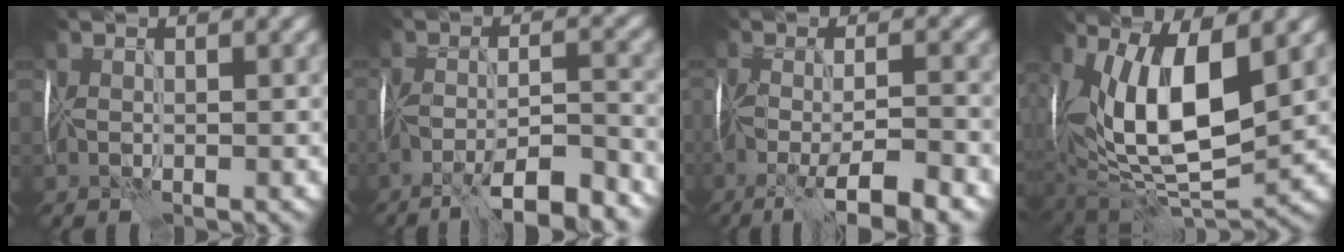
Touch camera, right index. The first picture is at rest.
{"total": 8.1, "force": [-5.8, 1.6, 5.5], "torque": [-0.078, 0.004, -0.093]}
{"total": 7.5, "force": [-3.9, 1.4, 6.2], "torque": [-0.095, -0.003, -0.071]}
{"total": 13.9, "force": [3.2, 5.8, 12.2], "torque": [-0.200, 0.001, 0.053]}